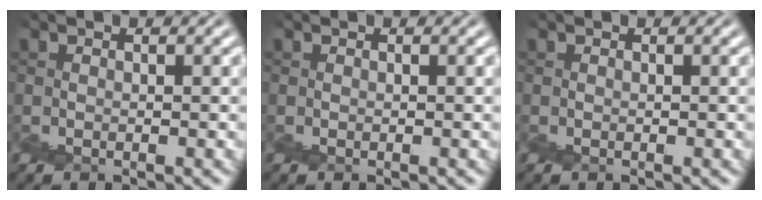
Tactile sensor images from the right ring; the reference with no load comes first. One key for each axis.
{"total": 0.0}
{"total": 0.0}